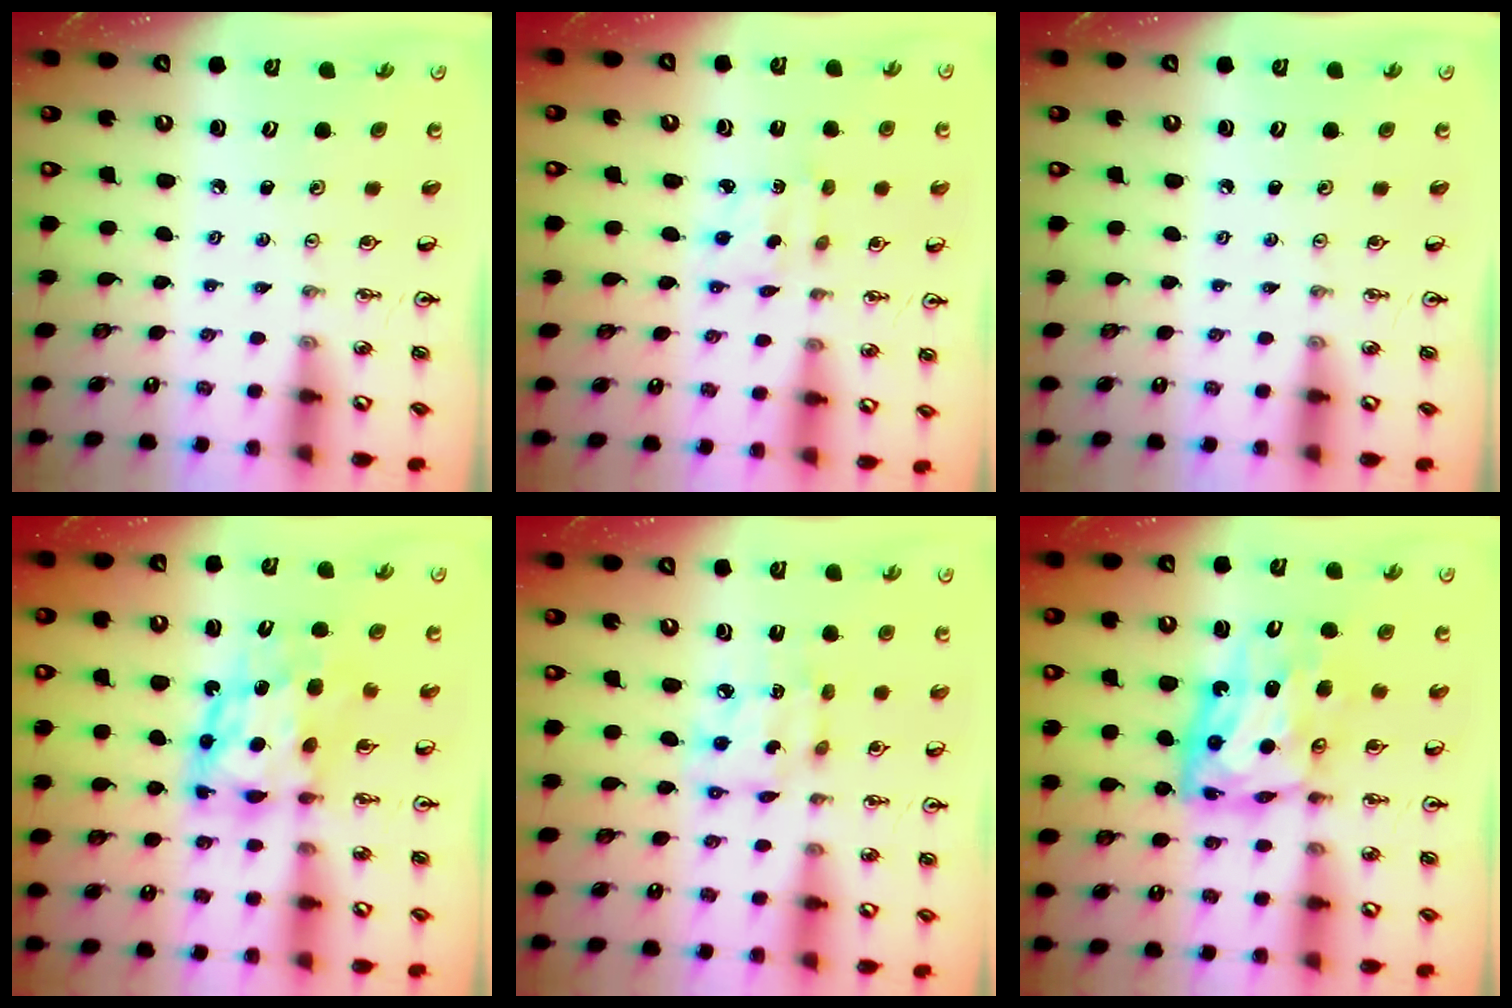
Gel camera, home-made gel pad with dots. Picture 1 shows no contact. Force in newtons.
{"total": 2.6, "press": 2.6, "slide": 0.6}
{"total": 0.0}
{"total": 10.0, "press": 10.0, "slide": 0.9}
{"total": 7.8, "press": 7.8, "slide": 0.5}
{"total": 11.0, "press": 11.0, "slide": 1.1}